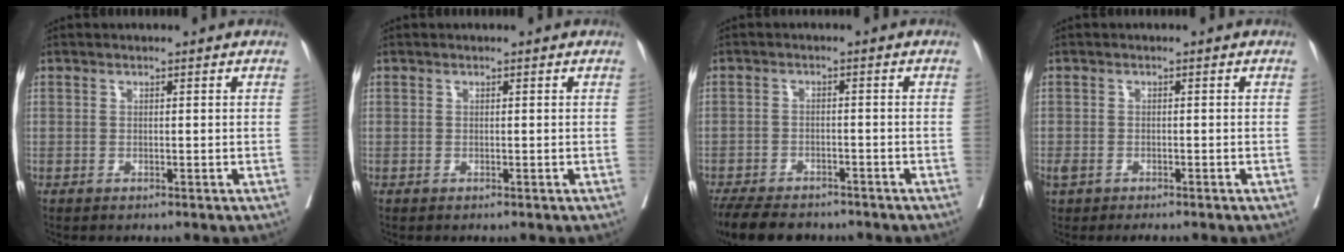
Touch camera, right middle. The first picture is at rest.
{"total": 0.0}
{"total": 11.4, "force": [-9.5, 4.1, 4.8], "torque": [-0.092, -0.013, -0.141]}
{"total": 2.5, "force": [-1.8, 1.2, 1.3], "torque": [-0.027, -0.001, -0.025]}